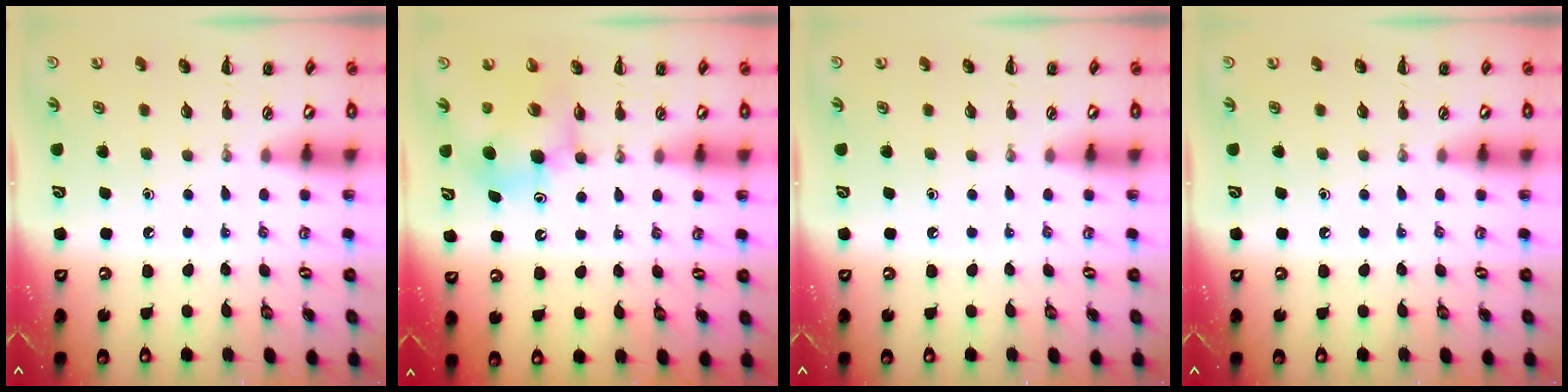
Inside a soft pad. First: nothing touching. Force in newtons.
{"total": 7.4, "press": 7.3, "slide": 1.5}
{"total": 0.0}
{"total": 0.0}